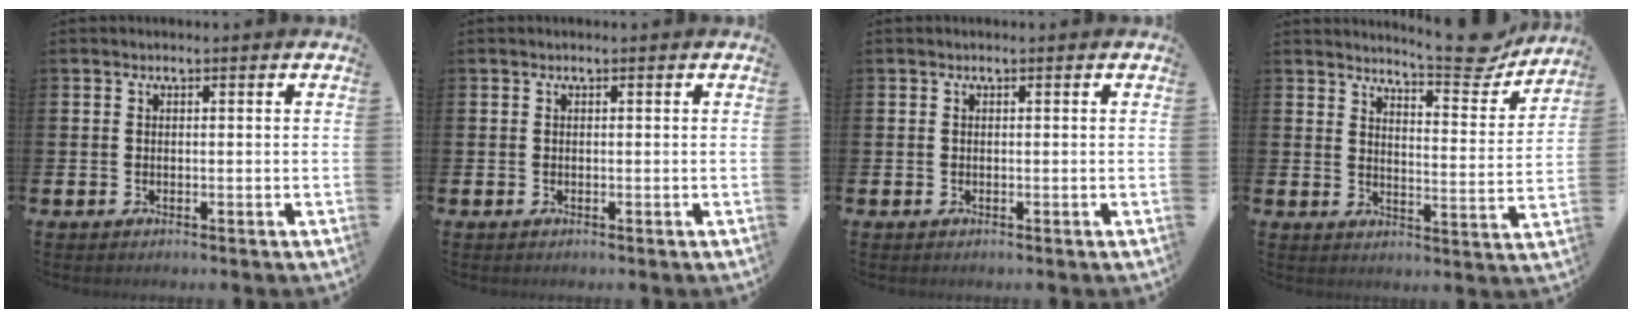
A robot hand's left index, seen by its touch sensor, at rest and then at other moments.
{"total": 0.0}
{"total": 0.0}
{"total": 8.1, "force": [7.7, 0.9, 2.5], "torque": [-0.042, -0.052, 0.132]}